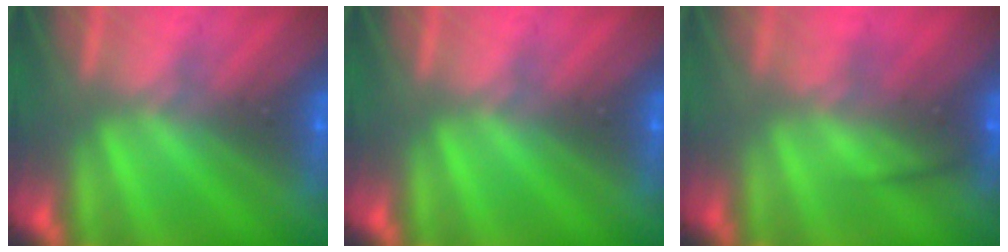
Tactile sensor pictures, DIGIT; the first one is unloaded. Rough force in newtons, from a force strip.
{"total": 0.0}
{"total": 2.4}